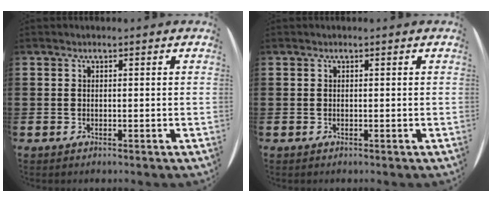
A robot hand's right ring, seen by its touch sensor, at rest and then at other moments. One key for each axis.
{"total": 0.0}